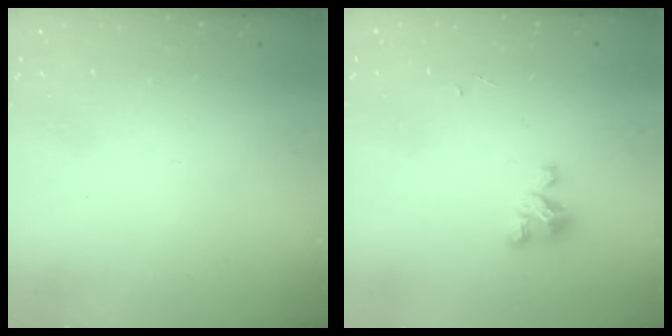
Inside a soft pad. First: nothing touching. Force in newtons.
{"total": 3.9, "press": 3.9, "slide": 0.2}